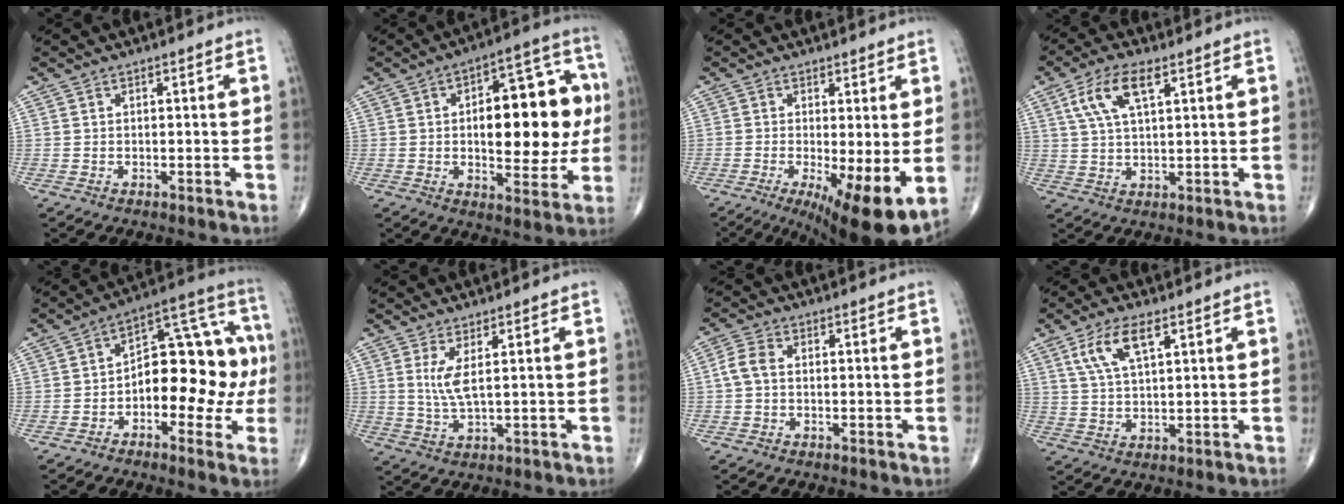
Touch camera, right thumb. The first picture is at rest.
{"total": 19.8, "force": [0.9, 9.5, 17.4], "torque": [-0.199, 0.021, 0.015]}
{"total": 11.8, "force": [-2.4, 2.9, 11.2], "torque": [-0.173, -0.025, -0.030]}
{"total": 8.6, "force": [3.8, 3.4, 6.9], "torque": [-0.141, 0.000, 0.074]}
{"total": 17.0, "force": [-2.0, 9.6, 13.9], "torque": [-0.154, 0.053, -0.037]}
{"total": 4.5, "force": [1.3, 0.9, 4.2], "torque": [-0.096, -0.017, 0.034]}
{"total": 3.8, "force": [-0.1, 2.5, 2.9], "torque": [-0.062, 0.011, -0.008]}
{"total": 7.7, "force": [3.7, 2.8, 6.2], "torque": [-0.124, -0.006, 0.074]}